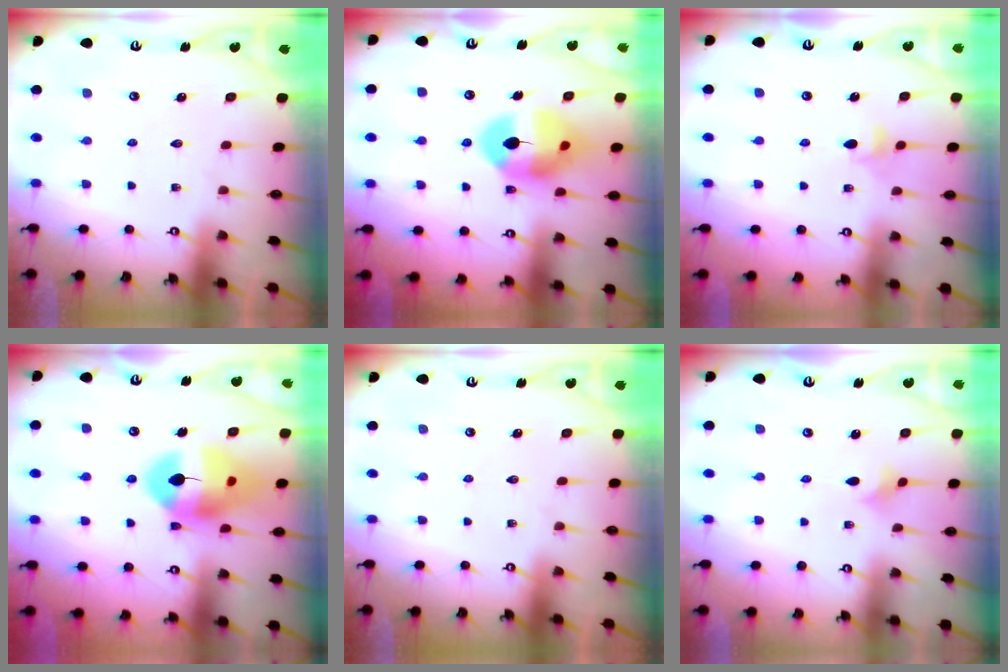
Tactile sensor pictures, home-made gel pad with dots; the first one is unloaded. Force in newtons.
{"total": 11.2, "press": 11.2, "slide": 0.9}
{"total": 4.6, "press": 4.4, "slide": 1.0}
{"total": 14.3, "press": 14.2, "slide": 1.4}
{"total": 0.0}
{"total": 2.9, "press": 2.9, "slide": 0.5}